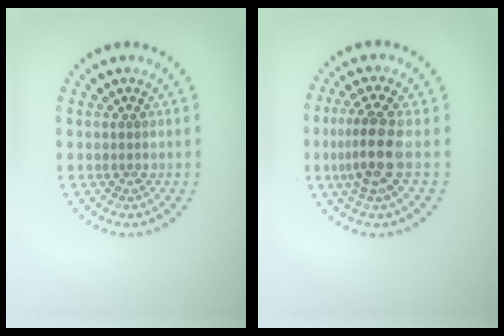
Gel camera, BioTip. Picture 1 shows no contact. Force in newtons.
{"total": 4.0, "press": 3.4, "slide": 2.0}